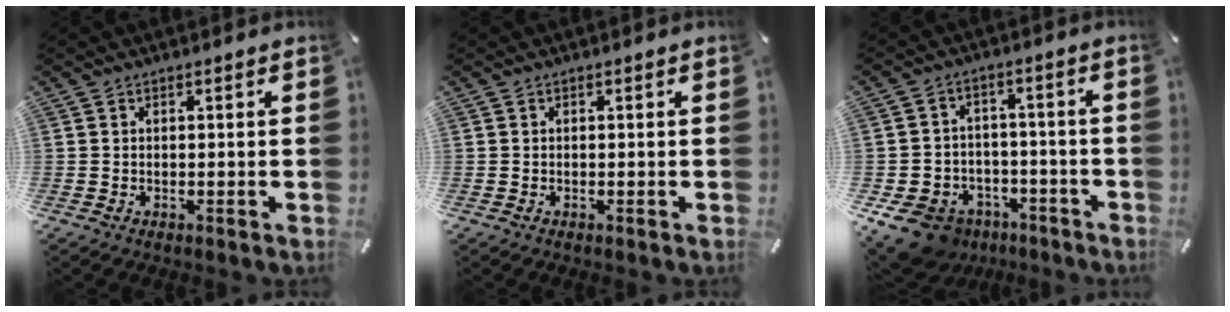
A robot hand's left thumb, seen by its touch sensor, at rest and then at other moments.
{"total": 0.0}
{"total": 11.2, "force": [-7.0, 7.7, 4.1], "torque": [-0.087, 0.053, -0.123]}